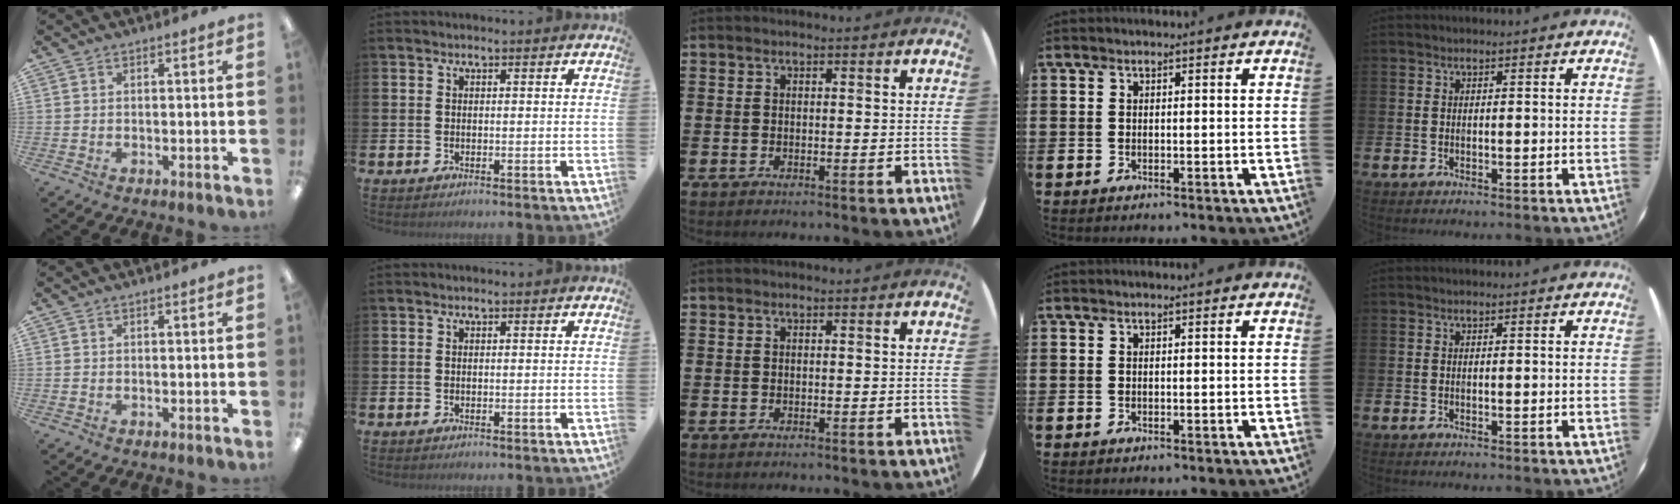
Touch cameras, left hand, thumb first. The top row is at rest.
{}